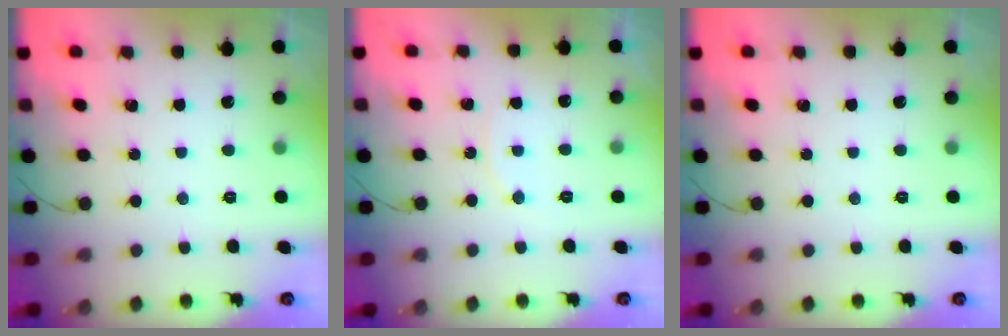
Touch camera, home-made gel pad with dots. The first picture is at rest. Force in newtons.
{"total": 3.8, "press": 3.8, "slide": 0.4}
{"total": 0.0}